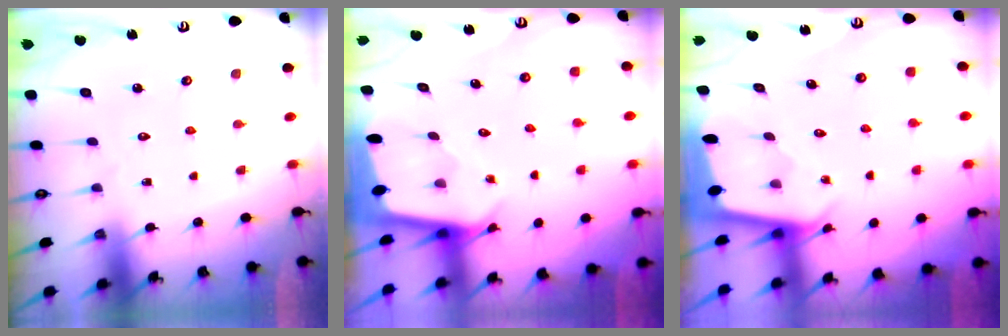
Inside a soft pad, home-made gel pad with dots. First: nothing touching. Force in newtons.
{"total": 2.4, "press": 2.4, "slide": 0.2}
{"total": 1.7, "press": 1.7, "slide": 0.1}